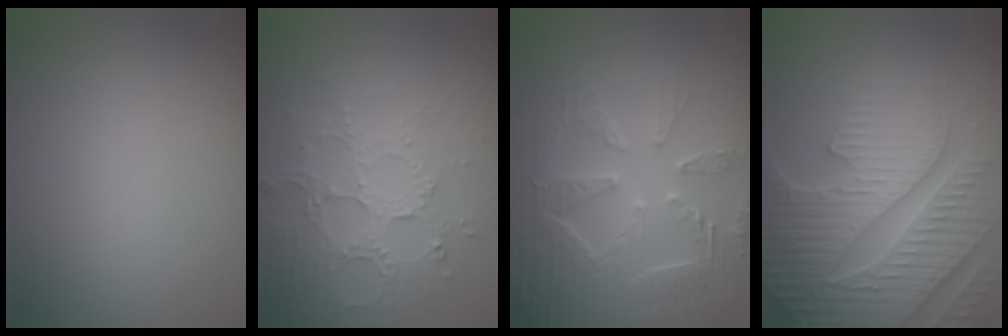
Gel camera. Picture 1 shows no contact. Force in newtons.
{"total": 5.3, "press": 3.9, "slide": 3.6}
{"total": 7.1, "press": 5.9, "slide": 3.9}
{"total": 7.5, "press": 7.3, "slide": 1.8}